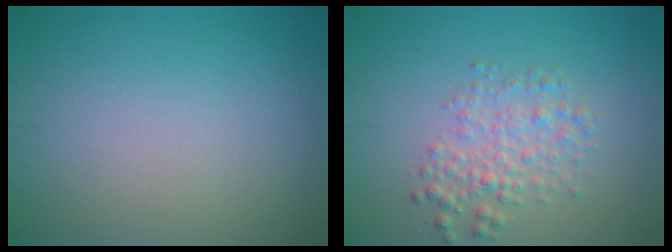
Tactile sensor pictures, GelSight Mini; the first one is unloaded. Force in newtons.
{"total": 2.9, "press": 2.9, "slide": 0.1}